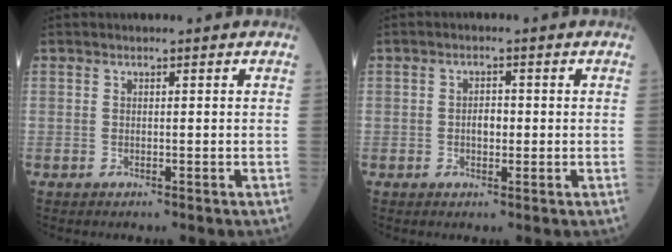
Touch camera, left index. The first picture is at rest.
{"total": 2.1, "force": [-0.4, 1.3, 1.7], "torque": [-0.027, 0.000, -0.009]}